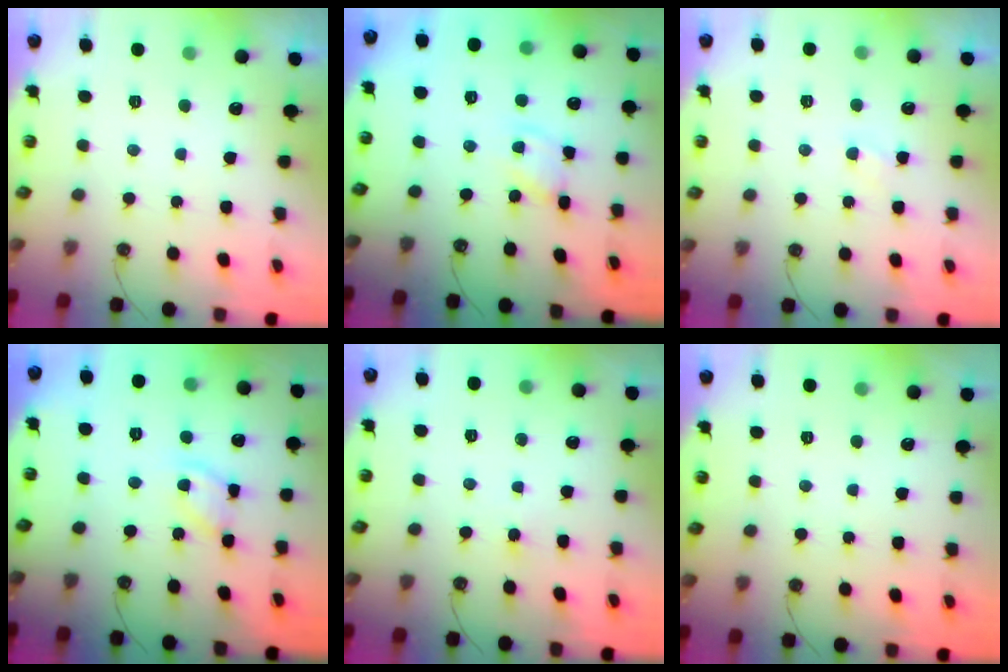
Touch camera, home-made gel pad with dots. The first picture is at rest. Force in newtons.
{"total": 2.8, "press": 2.8, "slide": 0.1}
{"total": 2.7, "press": 2.6, "slide": 0.4}
{"total": 8.5, "press": 8.5, "slide": 0.4}
{"total": 3.1, "press": 3.1, "slide": 0.5}
{"total": 0.0}